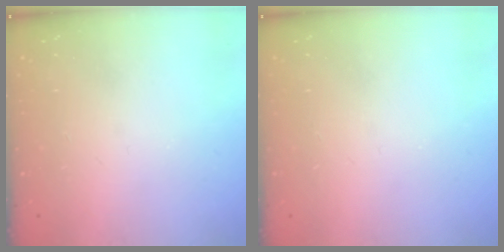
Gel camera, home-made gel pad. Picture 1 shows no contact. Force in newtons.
{"total": 0.0}